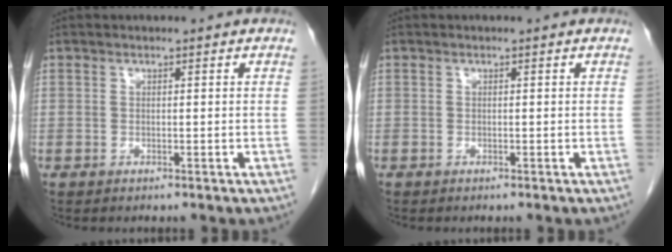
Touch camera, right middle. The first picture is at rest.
{"total": 0.0}